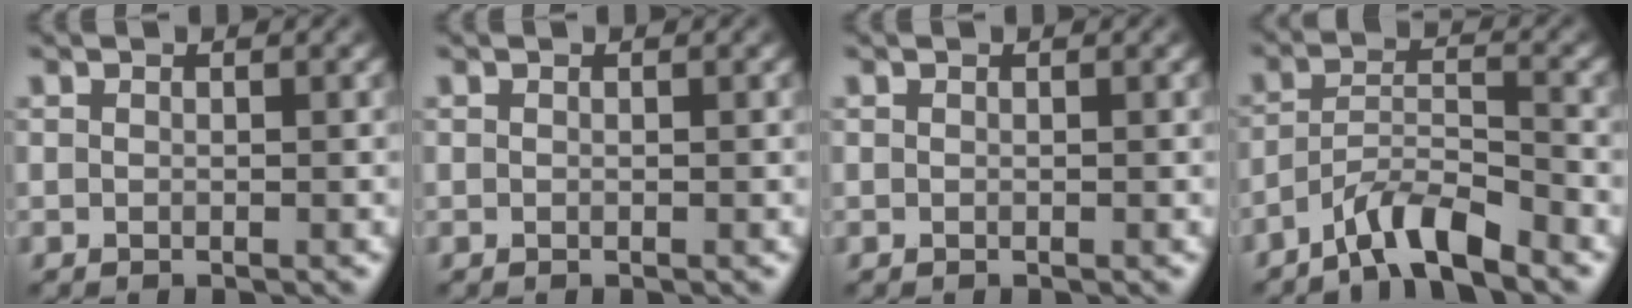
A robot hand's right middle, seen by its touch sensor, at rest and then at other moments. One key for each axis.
{"total": 0.0}
{"total": 0.0}
{"total": 4.8, "fx": -3.9, "fy": 0.7, "fz": 2.6, "tx": -0.046, "ty": 0.005, "tz": -0.080}